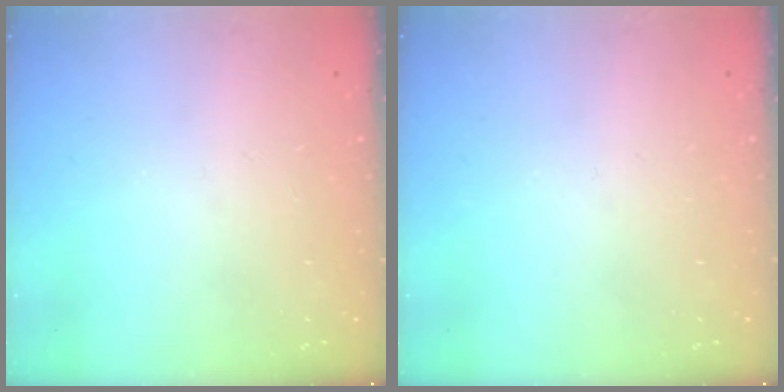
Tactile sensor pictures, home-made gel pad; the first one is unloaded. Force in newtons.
{"total": 0.0}